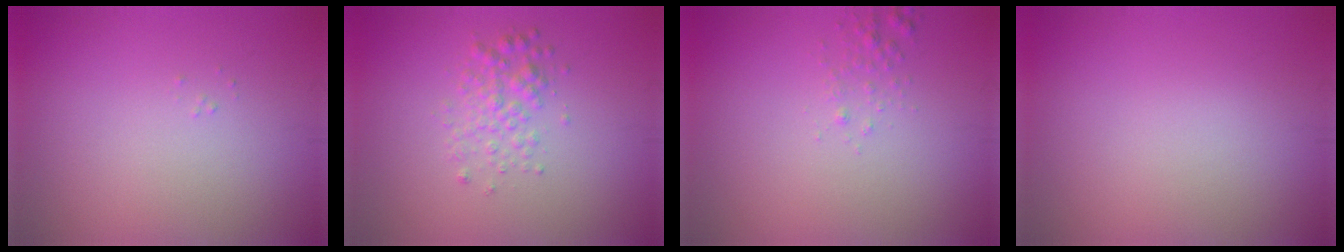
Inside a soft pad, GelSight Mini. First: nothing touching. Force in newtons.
{"total": 2.3, "press": 2.3, "slide": 0.1}
{"total": 0.9, "press": 0.9, "slide": 0.1}
{"total": 0.0}